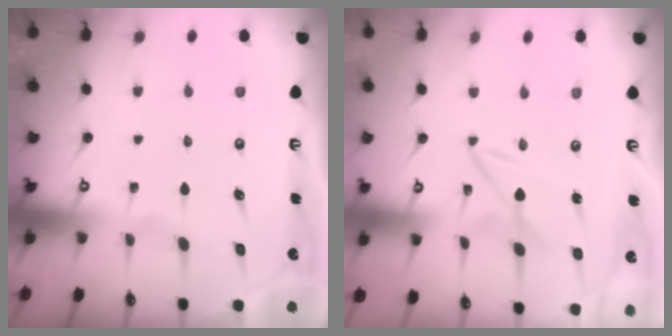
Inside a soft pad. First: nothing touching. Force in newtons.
{"total": 2.1, "press": 2.1, "slide": 0.3}